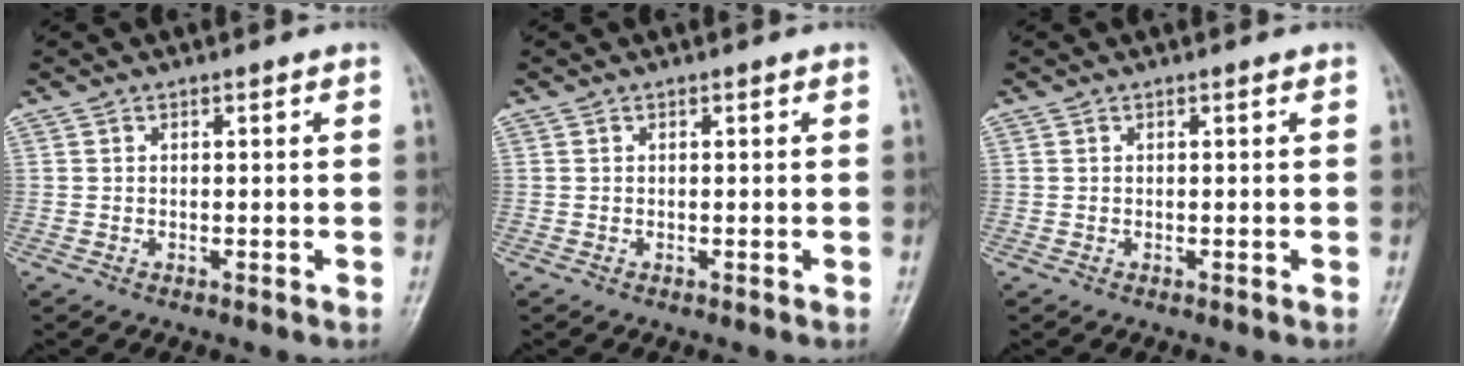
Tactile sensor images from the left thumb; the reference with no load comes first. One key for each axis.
{"total": 0.0}
{"total": 0.0}